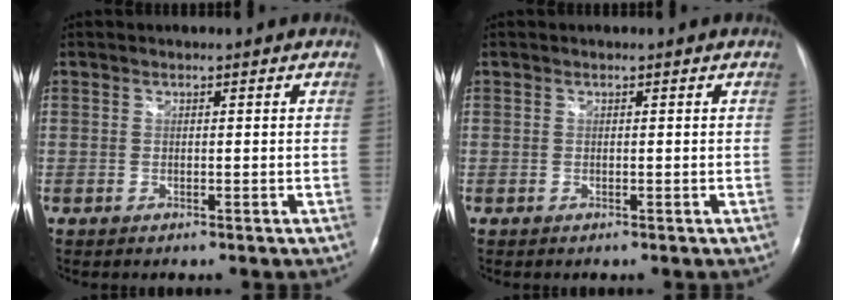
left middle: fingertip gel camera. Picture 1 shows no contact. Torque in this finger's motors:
{"motor_torque": [0.00, 0.00, 0.04, 0.00]}